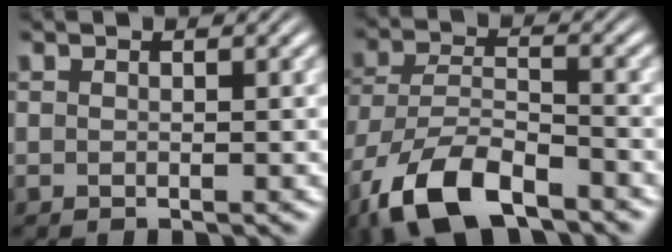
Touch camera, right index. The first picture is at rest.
{"total": 7.6, "force": [-4.0, 4.3, 4.8], "torque": [-0.108, -0.029, -0.053]}